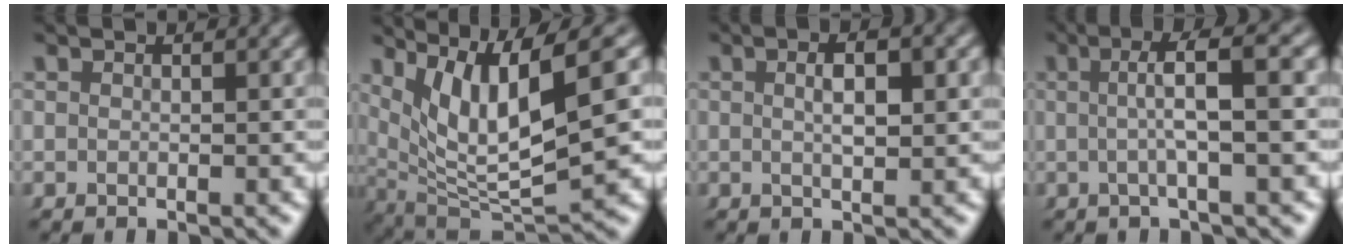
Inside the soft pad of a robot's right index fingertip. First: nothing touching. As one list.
[{"total": 11.5, "force": [2.2, 6.6, 9.2], "torque": [-0.155, -0.005, 0.038]}, {"total": 3.3, "force": [0.4, 1.2, 3.0], "torque": [-0.039, 0.006, 0.003]}, {"total": 3.9, "force": [0.3, -0.2, 3.8], "torque": [-0.061, 0.016, 0.000]}]